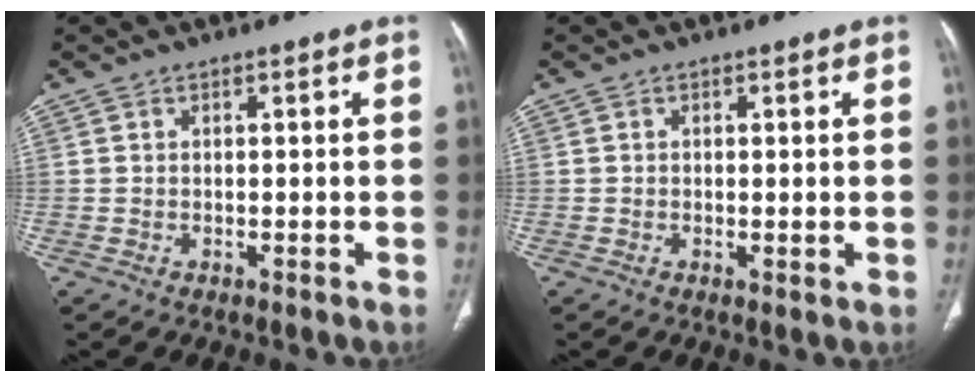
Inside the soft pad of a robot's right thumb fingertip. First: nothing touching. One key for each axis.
{"total": 0.7, "fx": 0.0, "fy": 0.2, "fz": 0.6, "tx": -0.015, "ty": -0.005, "tz": 0.000}